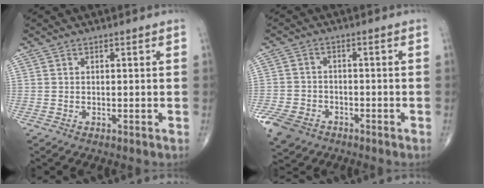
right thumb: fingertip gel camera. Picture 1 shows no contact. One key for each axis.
{"total": 8.0, "fx": -4.6, "fy": 5.7, "fz": 3.2, "tx": -0.071, "ty": 0.014, "tz": -0.080}